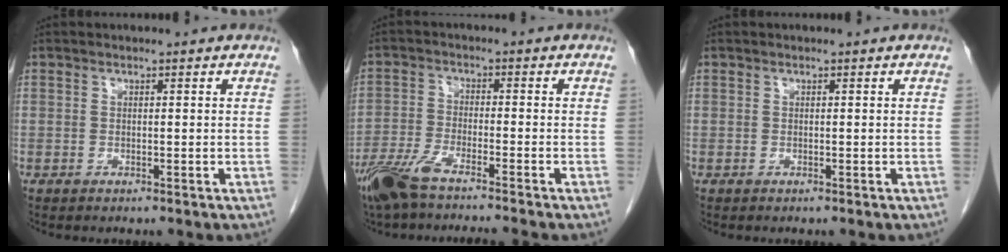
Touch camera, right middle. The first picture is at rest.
{"total": 8.6, "force": [-7.1, 0.1, 4.9], "torque": [-0.092, -0.025, -0.129]}
{"total": 0.0}